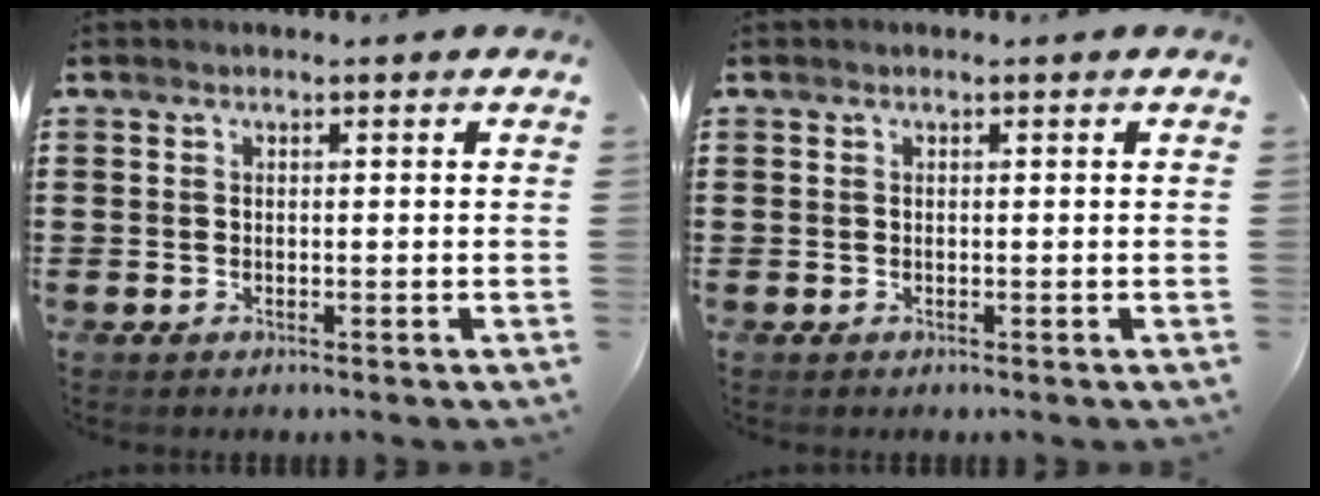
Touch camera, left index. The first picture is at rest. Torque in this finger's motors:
{"motor_torque": [-0.01, -0.01, 0.00, 0.00]}